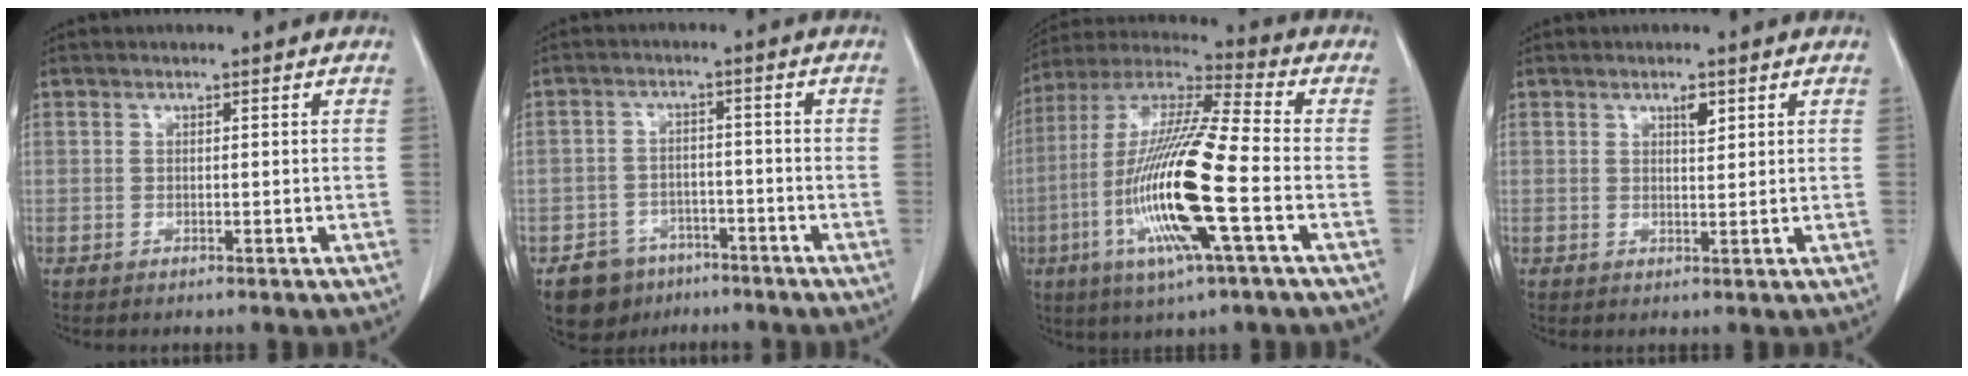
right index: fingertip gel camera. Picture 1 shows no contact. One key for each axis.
{"total": 6.4, "fx": -4.3, "fy": 4.7, "fz": 1.0, "tx": -0.014, "ty": 0.010, "tz": -0.063}
{"total": 19.0, "fx": -5.1, "fy": 1.1, "fz": 18.2, "tx": -0.378, "ty": -0.017, "tz": -0.101}
{"total": 1.9, "fx": 1.1, "fy": 0.6, "fz": 1.4, "tx": -0.025, "ty": -0.004, "tz": 0.018}